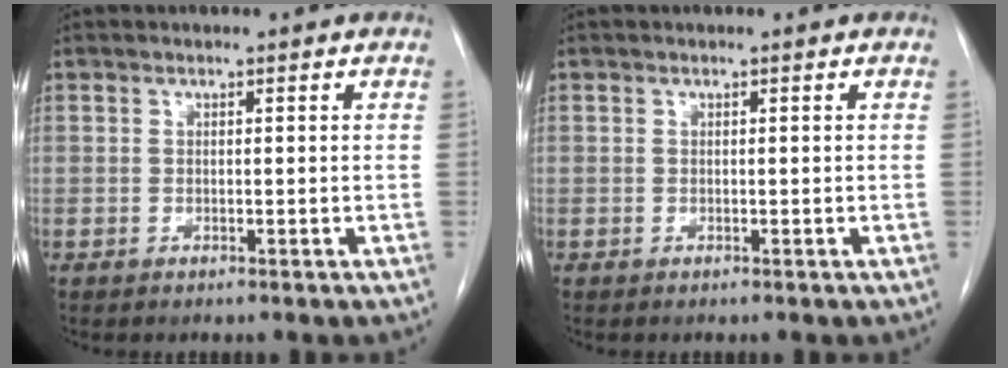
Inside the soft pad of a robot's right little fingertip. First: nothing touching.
{"total": 0.0}